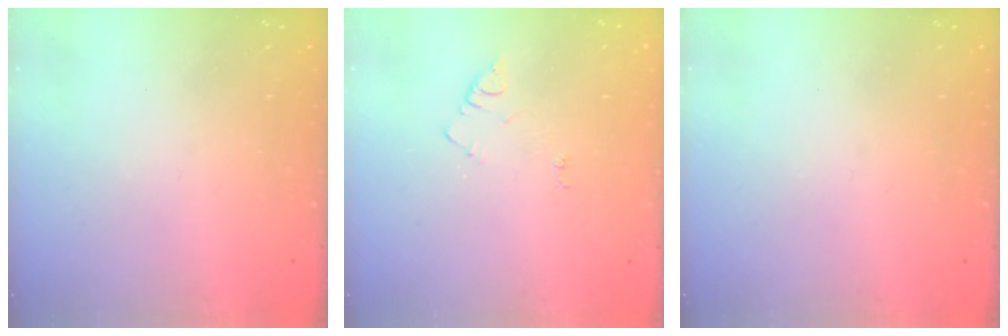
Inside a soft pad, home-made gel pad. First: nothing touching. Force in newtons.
{"total": 4.2, "press": 4.2, "slide": 0.4}
{"total": 0.0}